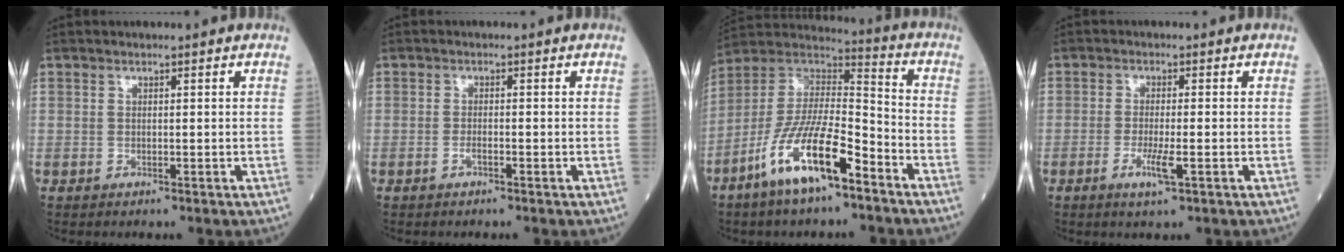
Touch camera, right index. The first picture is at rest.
{"total": 1.1, "force": [-0.6, 0.3, 0.9], "torque": [-0.016, 0.001, -0.013]}
{"total": 14.9, "force": [-8.3, 3.2, 12.0], "torque": [-0.233, -0.006, -0.155]}
{"total": 3.8, "force": [-1.4, 0.3, 3.5], "torque": [-0.071, -0.008, -0.026]}